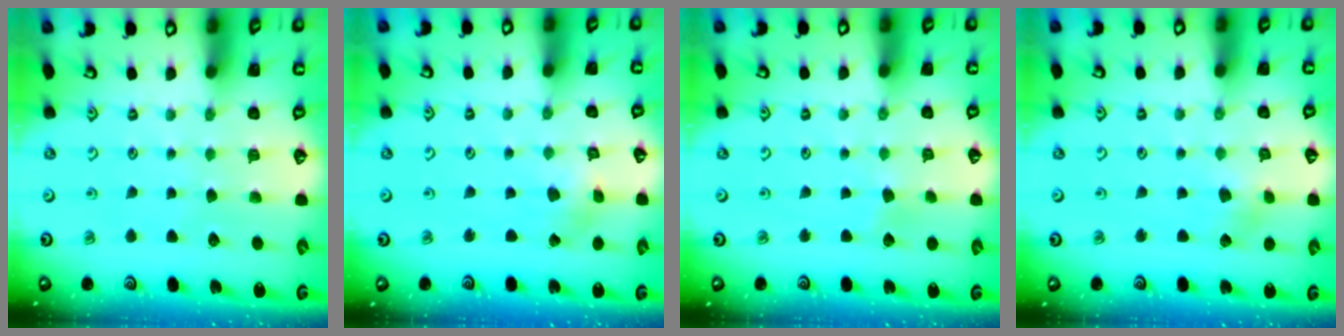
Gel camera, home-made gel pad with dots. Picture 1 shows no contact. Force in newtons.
{"total": 2.2, "press": 2.2, "slide": 0.1}
{"total": 2.9, "press": 2.9, "slide": 0.3}
{"total": 3.3, "press": 3.3, "slide": 0.3}